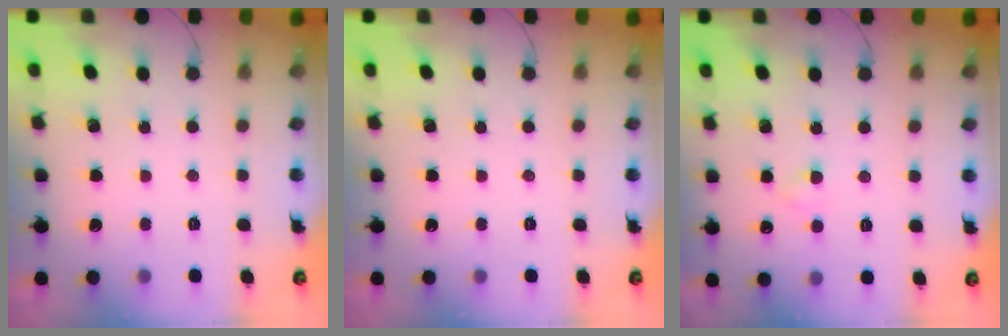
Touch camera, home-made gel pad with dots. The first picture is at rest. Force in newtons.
{"total": 0.0}
{"total": 1.8, "press": 1.6, "slide": 0.8}